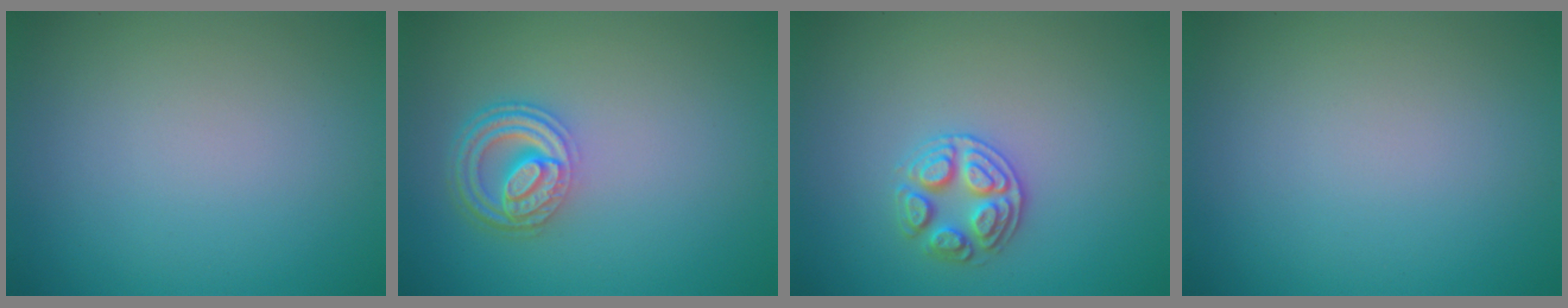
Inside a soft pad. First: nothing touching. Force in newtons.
{"total": 4.5, "press": 3.4, "slide": 3.0}
{"total": 2.6, "press": 2.6, "slide": 0.5}
{"total": 0.0}